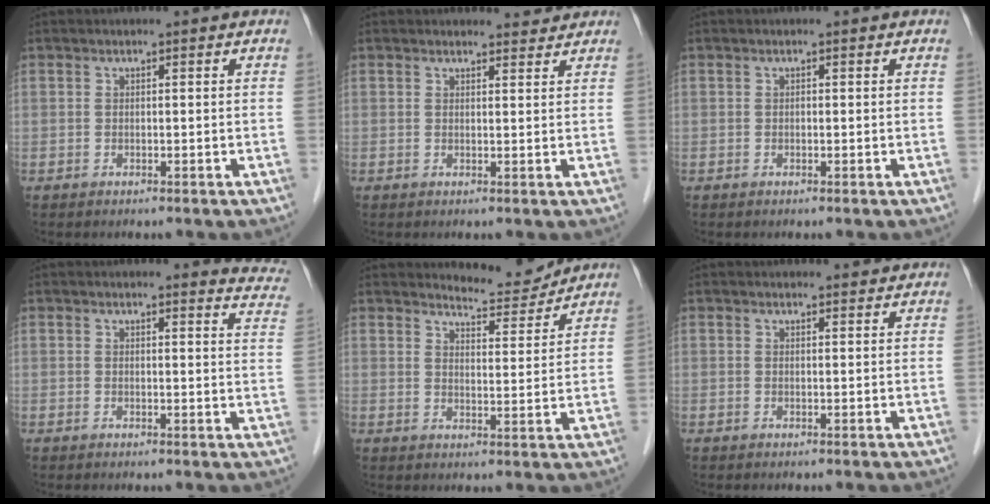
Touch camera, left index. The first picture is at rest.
{"total": 2.3, "force": [2.3, 0.5, -0.2], "torque": [-0.002, -0.005, 0.024]}
{"total": 0.0}
{"total": 7.6, "force": [7.5, 0.9, 0.8], "torque": [0.020, -0.055, 0.043]}
{"total": 5.2, "force": [5.2, 0.4, -0.2], "torque": [-0.006, -0.017, 0.073]}
{"total": 2.3, "force": [2.3, 0.5, 0.2], "torque": [-0.008, 0.002, 0.025]}